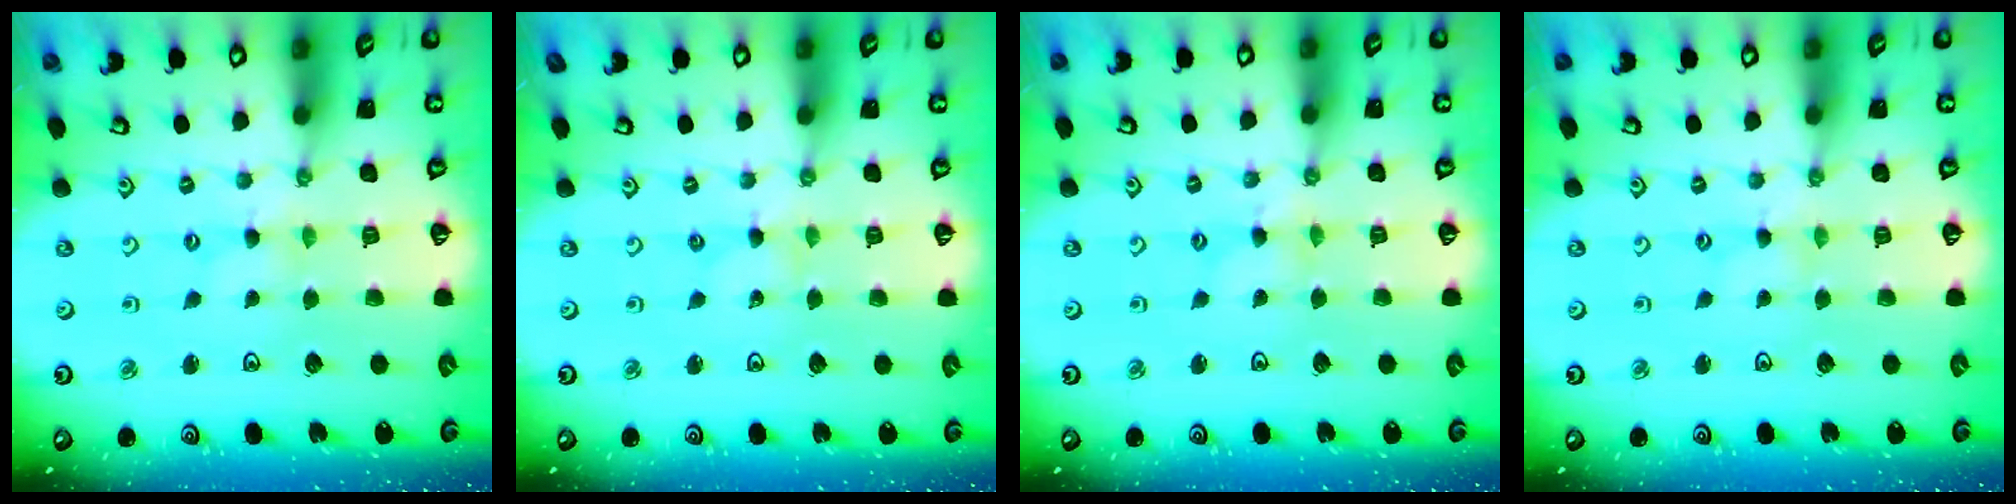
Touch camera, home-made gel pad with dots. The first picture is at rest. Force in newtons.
{"total": 0.0}
{"total": 1.3, "press": 1.3, "slide": 0.3}
{"total": 0.6, "press": 0.6, "slide": 0.1}